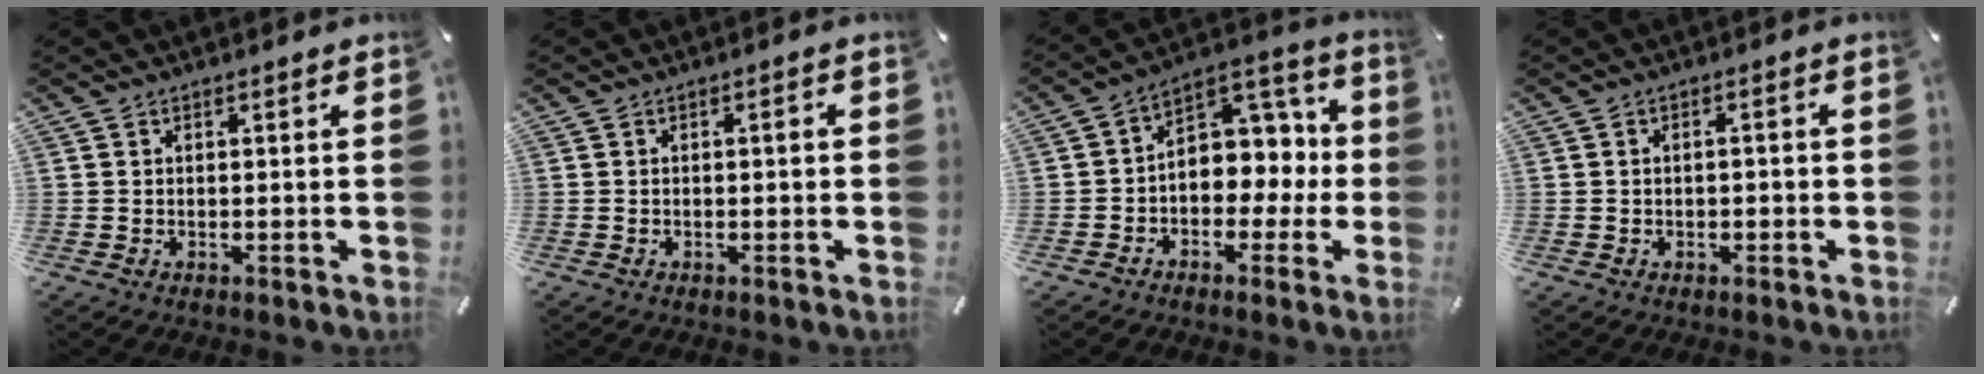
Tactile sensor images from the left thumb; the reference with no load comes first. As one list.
[{"total": 1.5, "force": [-0.5, 0.5, 1.3], "torque": [-0.023, 0.002, -0.009]}, {"total": 8.6, "force": [-0.2, 7.7, 3.7], "torque": [-0.044, -0.010, 0.000]}, {"total": 1.7, "force": [-0.9, 1.0, 1.0], "torque": [-0.019, 0.007, -0.019]}]